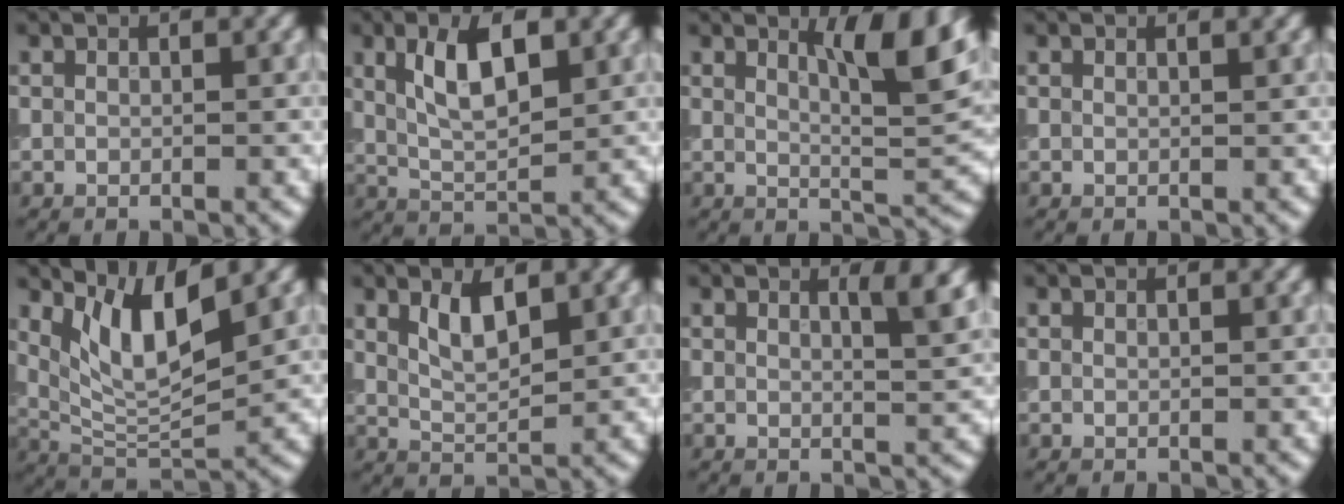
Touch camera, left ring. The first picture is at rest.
{"total": 5.6, "force": [1.9, 2.3, 4.7], "torque": [-0.089, 0.004, 0.034]}
{"total": 6.6, "force": [3.2, 1.6, 5.6], "torque": [-0.068, -0.002, 0.050]}
{"total": 0.9, "force": [0.7, 0.2, 0.4], "torque": [-0.001, 0.000, 0.006]}
{"total": 6.4, "force": [3.1, 1.9, 5.2], "torque": [-0.099, -0.012, 0.061]}
{"total": 3.1, "force": [1.6, 1.2, 2.4], "torque": [-0.049, -0.003, 0.032]}
{"total": 2.8, "force": [1.4, 0.7, 2.3], "torque": [-0.019, -0.001, 0.018]}
{"total": 0.0}